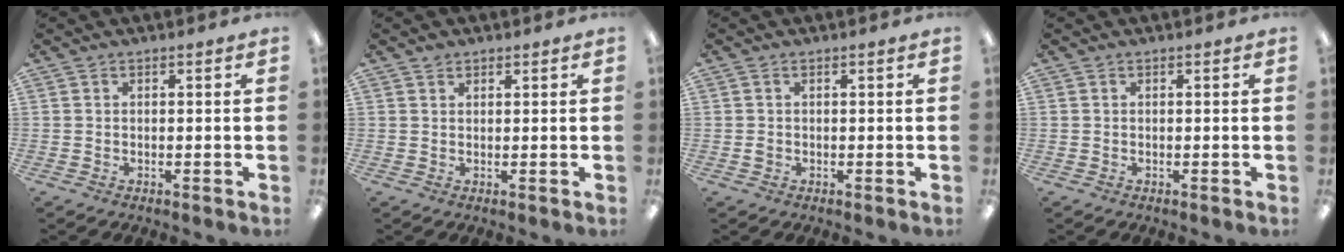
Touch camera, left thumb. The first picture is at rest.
{"total": 1.3, "force": [1.1, 0.7, 0.2], "torque": [-0.004, 0.000, 0.022]}
{"total": 0.9, "force": [0.1, 0.6, 0.6], "torque": [-0.013, 0.005, -0.001]}
{"total": 0.0}